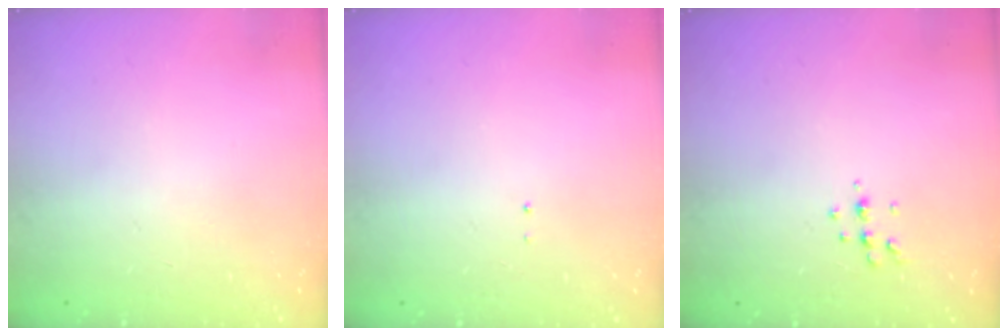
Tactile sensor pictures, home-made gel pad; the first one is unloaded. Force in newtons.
{"total": 0.7, "press": 0.7, "slide": 0.1}
{"total": 4.9, "press": 4.8, "slide": 1.1}